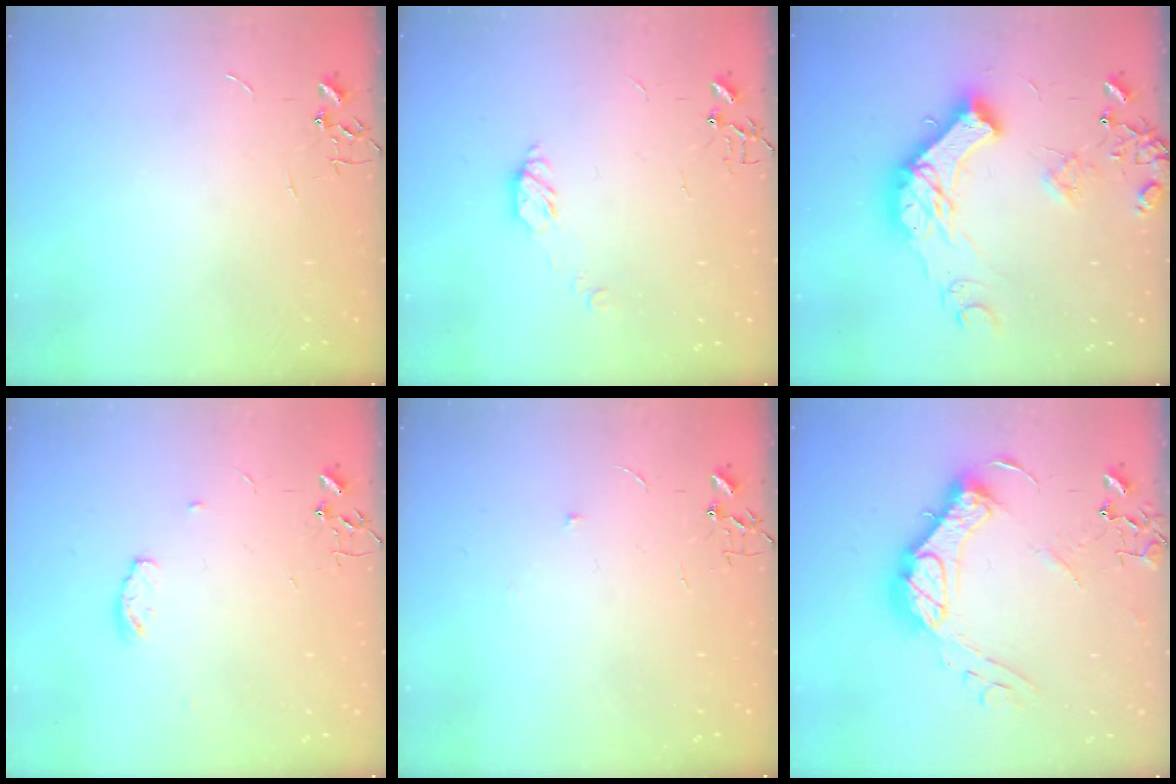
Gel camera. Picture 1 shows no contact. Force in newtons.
{"total": 6.4, "press": 6.4, "slide": 0.3}
{"total": 20.8, "press": 20.7, "slide": 2.1}
{"total": 4.9, "press": 4.8, "slide": 0.6}
{"total": 3.7, "press": 3.6, "slide": 0.6}
{"total": 17.9, "press": 17.8, "slide": 1.8}